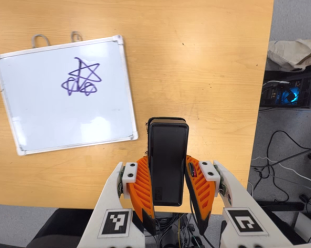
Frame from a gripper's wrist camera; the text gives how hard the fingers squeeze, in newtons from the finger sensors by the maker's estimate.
{"total": 6.6, "left": 4.2, "right": 9.1}